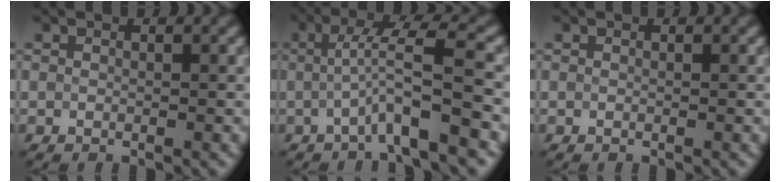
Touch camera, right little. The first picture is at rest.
{"total": 5.0, "force": [-1.2, 0.4, 4.8], "torque": [-0.078, 0.014, -0.031]}
{"total": 0.0}